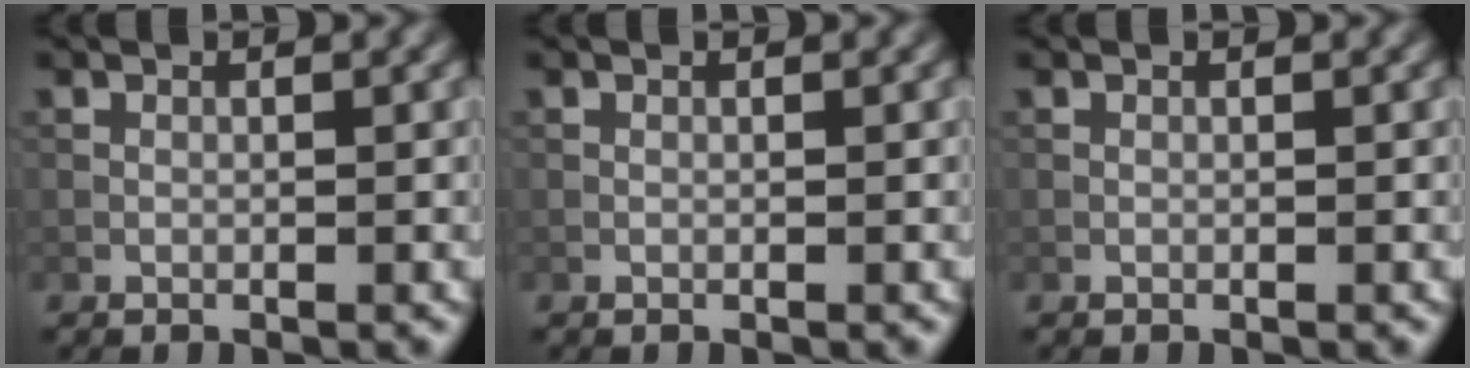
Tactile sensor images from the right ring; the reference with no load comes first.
{"total": 0.0}
{"total": 0.0}